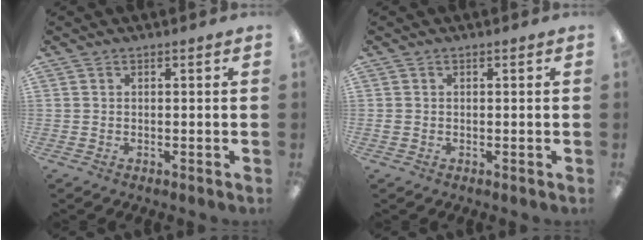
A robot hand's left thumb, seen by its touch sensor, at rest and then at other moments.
{"total": 0.6, "force": [0.1, 0.6, 0.2], "torque": [-0.005, 0.005, 0.000]}